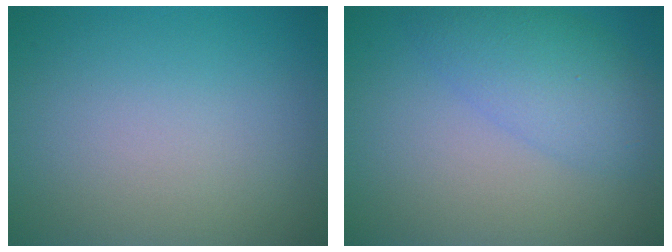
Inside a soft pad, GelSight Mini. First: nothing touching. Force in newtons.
{"total": 4.5, "press": 4.5, "slide": 0.2}